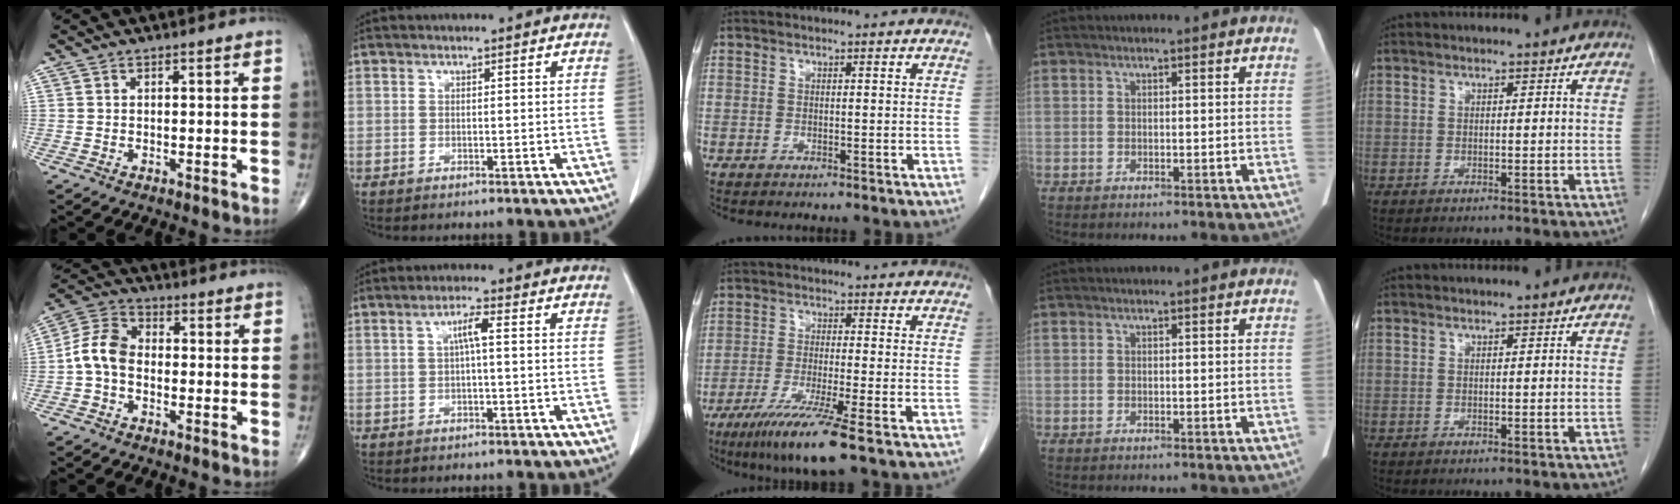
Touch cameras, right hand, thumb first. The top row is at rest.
{"thumb": {"total": 7.8, "force": [-1.3, 5.5, 5.3], "torque": [-0.094, 0.026, -0.041]}, "index": {"total": 2.9, "force": [0.4, 0.2, 2.8], "torque": [-0.054, 0.005, 0.008]}, "middle": {"total": 9.1, "force": [-5.4, -0.9, 7.3], "torque": [-0.132, -0.029, -0.098]}}